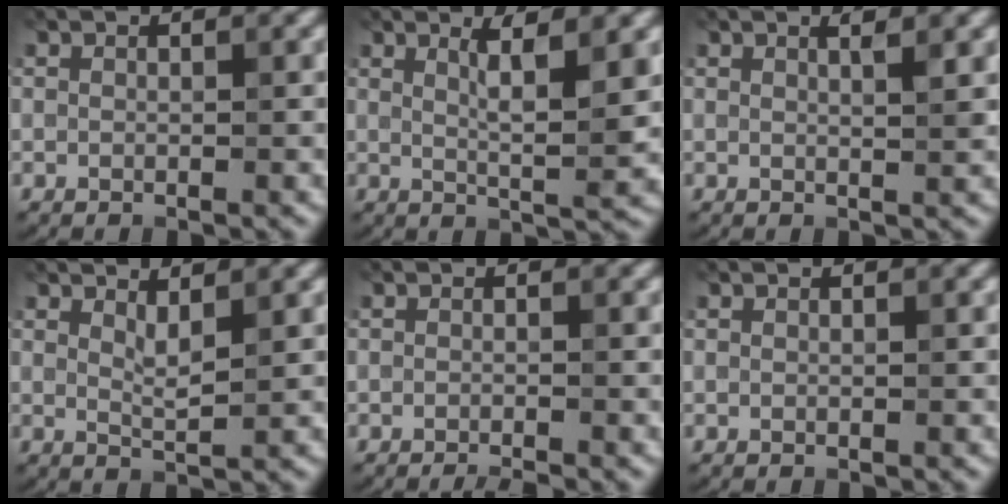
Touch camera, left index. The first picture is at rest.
{"total": 4.0, "force": [1.5, 0.6, 3.7], "torque": [-0.057, -0.009, 0.025]}
{"total": 1.7, "force": [0.8, 0.4, 1.4], "torque": [-0.013, 0.004, 0.008]}
{"total": 1.6, "force": [1.0, 0.3, 1.2], "torque": [-0.025, -0.005, 0.018]}
{"total": 1.4, "force": [-1.1, 0.2, 0.8], "torque": [-0.003, -0.007, -0.022]}
{"total": 0.0}